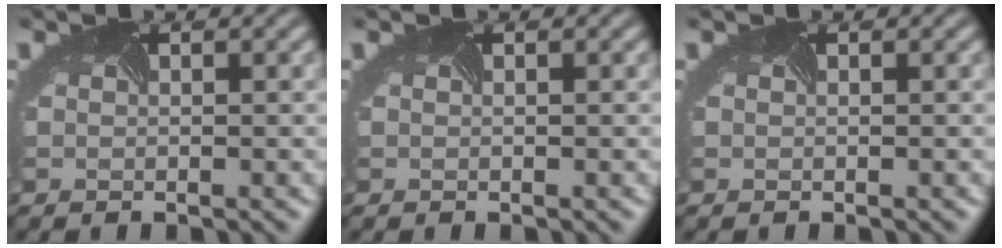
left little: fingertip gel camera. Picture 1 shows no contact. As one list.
[{"total": 0.0}, {"total": 0.0}]